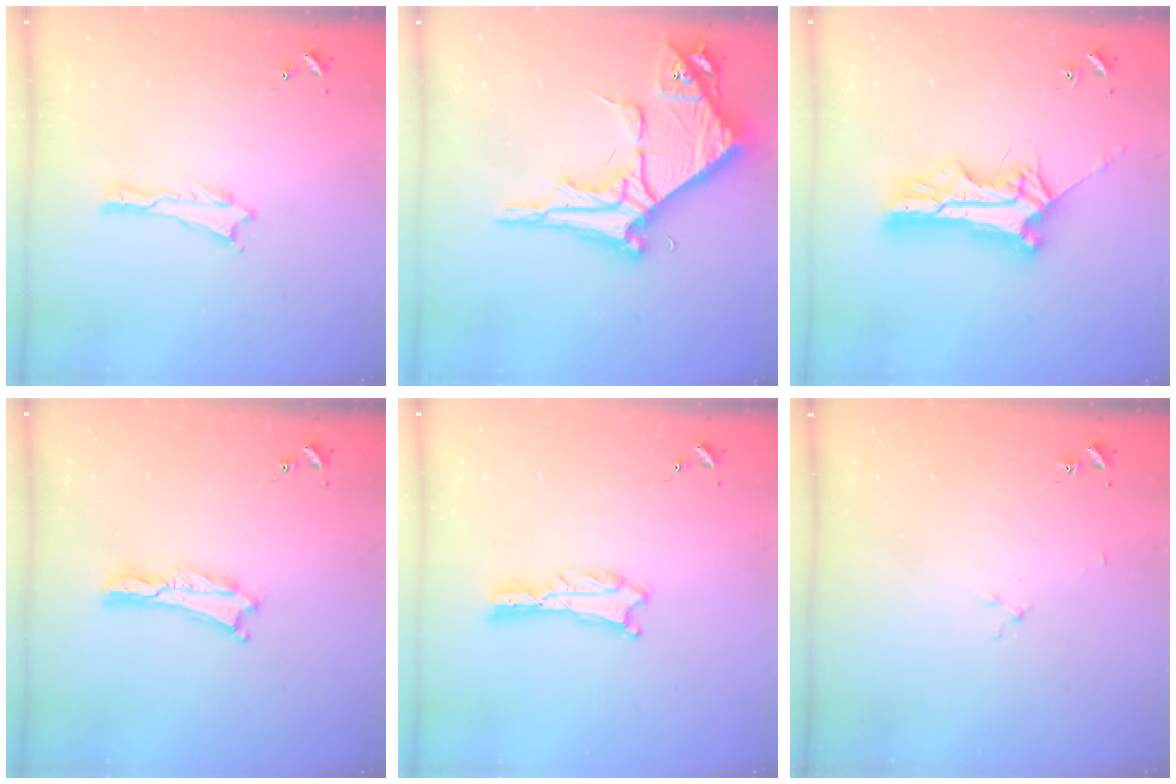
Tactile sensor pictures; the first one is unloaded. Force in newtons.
{"total": 11.0, "press": 10.9, "slide": 1.2}
{"total": 10.5, "press": 10.5, "slide": 0.9}
{"total": 0.0}
{"total": 0.7, "press": 0.7, "slide": 0.1}
{"total": 1.6, "press": 1.6, "slide": 0.2}